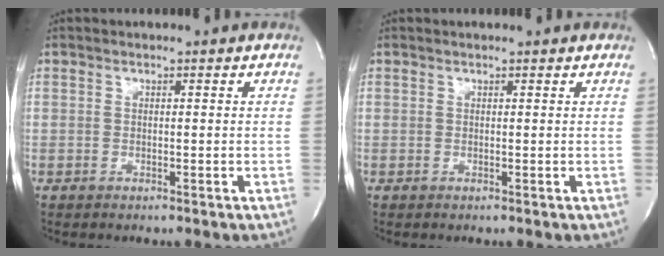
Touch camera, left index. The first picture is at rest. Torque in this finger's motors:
{"motor_torque": [0.37, -0.69, 0.15, -0.01]}